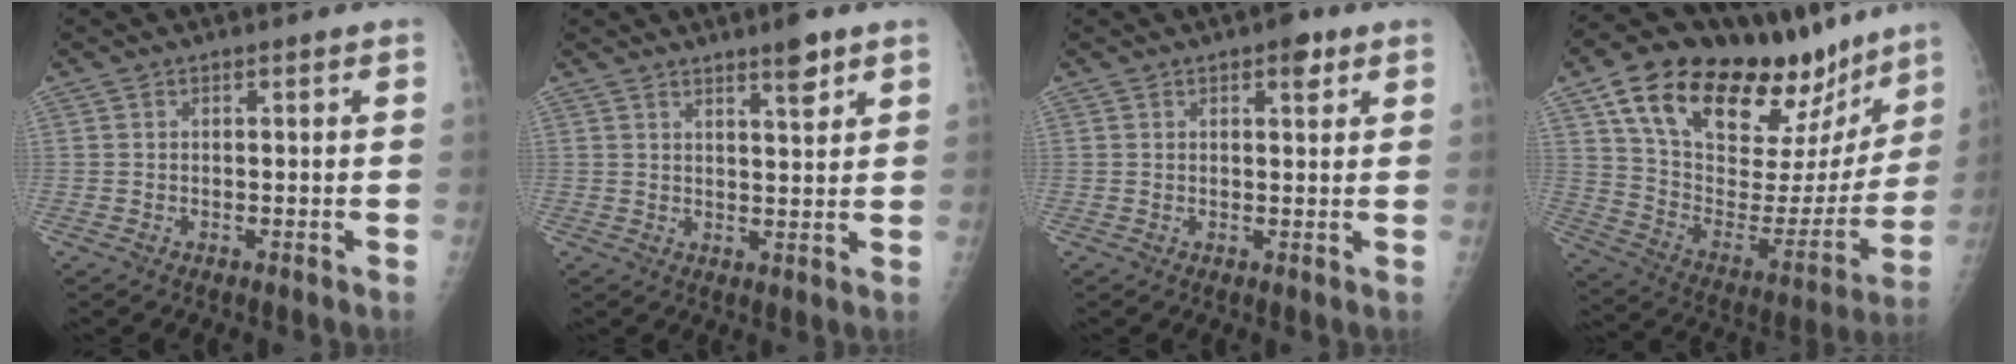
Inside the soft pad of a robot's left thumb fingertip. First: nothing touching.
{"total": 3.3, "force": [2.3, 0.4, 2.3], "torque": [-0.032, -0.016, 0.036]}
{"total": 3.0, "force": [1.7, 1.3, 2.1], "torque": [-0.018, -0.005, 0.021]}
{"total": 32.9, "force": [21.2, 14.1, 20.9], "torque": [-0.296, -0.047, 0.337]}